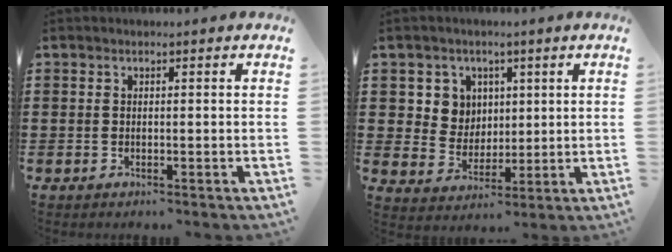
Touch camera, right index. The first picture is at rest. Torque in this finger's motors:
{"motor_torque": [0.19, 0.03, 0.37, 0.04]}